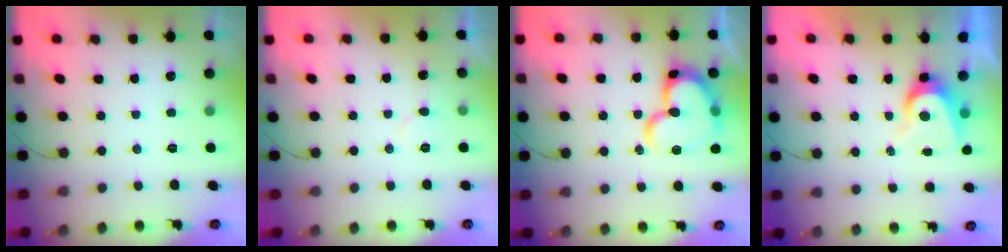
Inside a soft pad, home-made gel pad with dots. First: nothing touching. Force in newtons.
{"total": 4.4, "press": 4.4, "slide": 0.5}
{"total": 18.9, "press": 18.8, "slide": 2.3}
{"total": 6.8, "press": 6.8, "slide": 0.6}